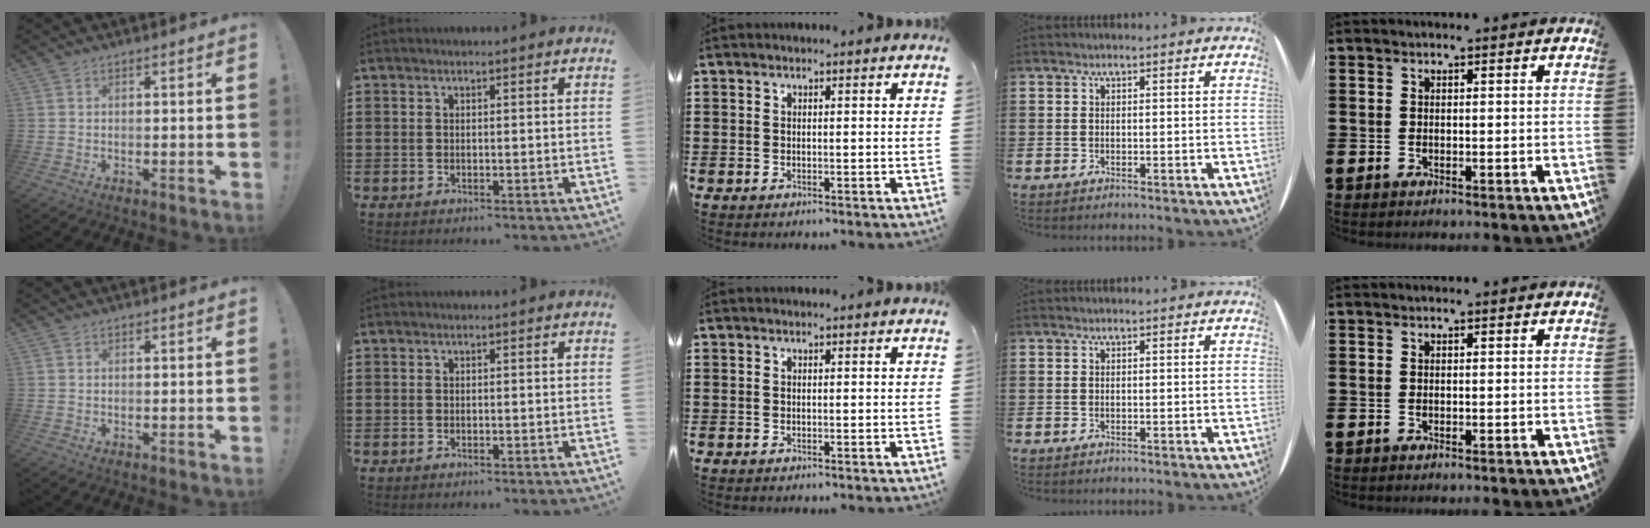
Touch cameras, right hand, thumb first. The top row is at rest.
{}